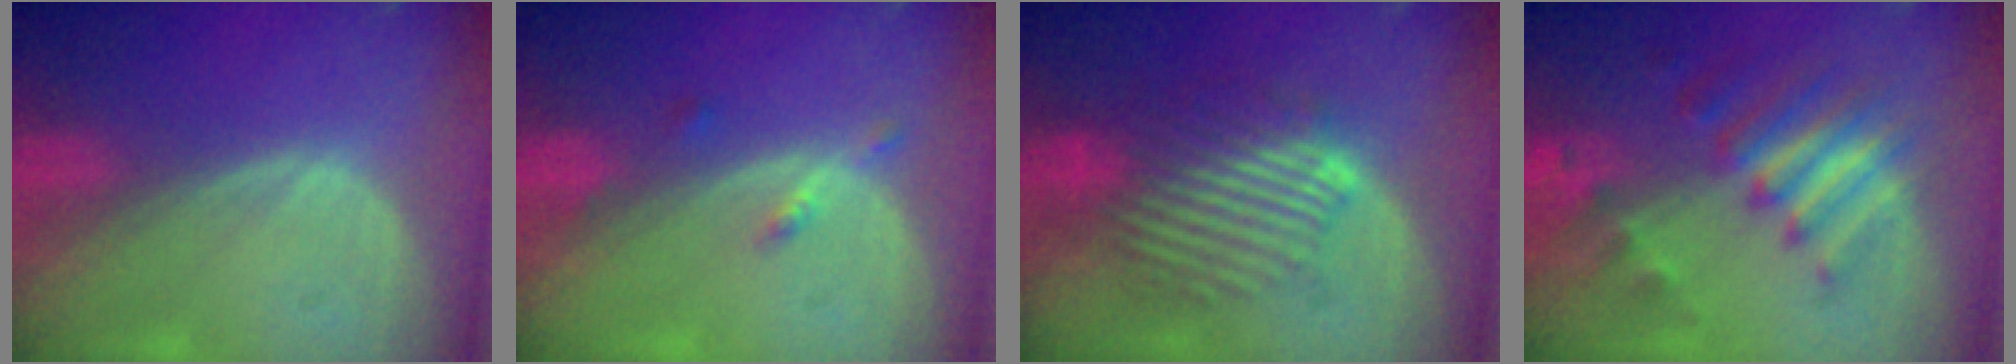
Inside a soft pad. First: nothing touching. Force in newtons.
{"total": 2.2, "press": 1.8, "slide": 1.3}
{"total": 8.9, "press": 8.5, "slide": 2.8}
{"total": 9.5, "press": 8.4, "slide": 4.5}